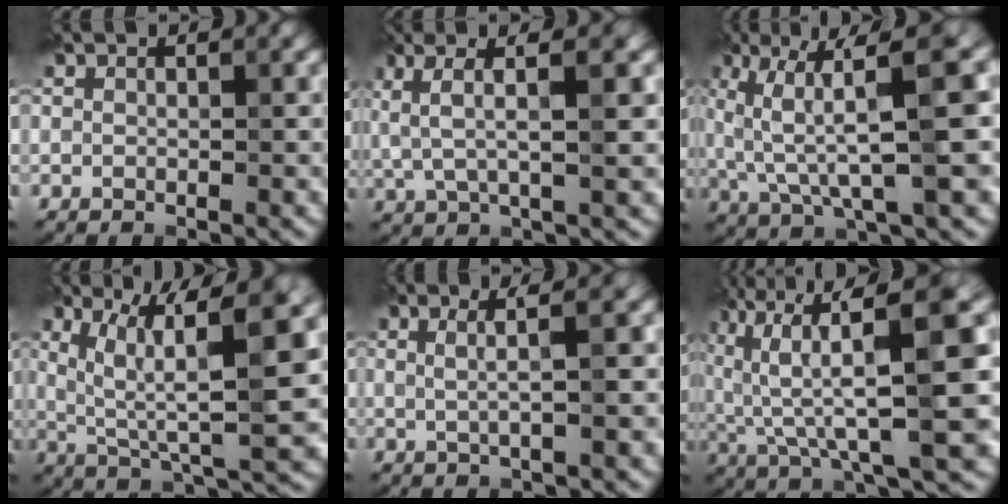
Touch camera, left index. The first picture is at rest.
{"total": 6.1, "force": [2.4, 1.4, 5.4], "torque": [-0.103, 0.015, 0.044]}
{"total": 10.2, "force": [2.4, 2.3, 9.6], "torque": [-0.167, 0.018, 0.050]}
{"total": 9.3, "force": [2.3, 2.3, 8.7], "torque": [-0.145, -0.005, 0.043]}
{"total": 3.9, "force": [0.9, 1.1, 3.6], "torque": [-0.046, 0.003, -0.001]}
{"total": 12.7, "force": [4.2, 2.9, 11.7], "torque": [-0.197, 0.024, 0.091]}